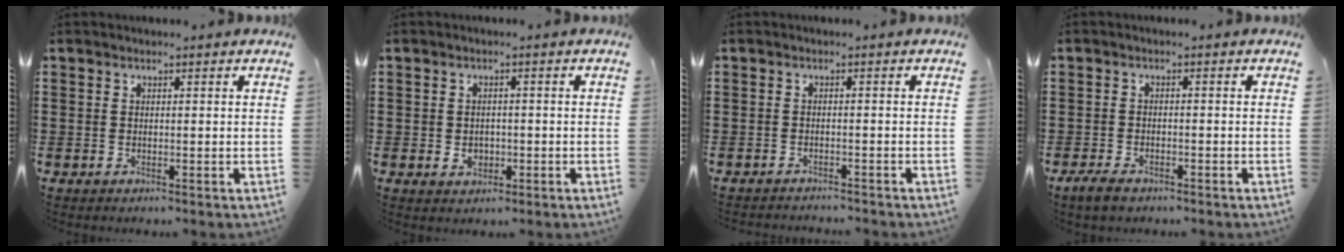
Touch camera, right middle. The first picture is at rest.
{"total": 2.0, "force": [-0.3, 1.6, 1.1], "torque": [-0.024, 0.003, -0.008]}
{"total": 1.2, "force": [-1.2, -0.1, 0.0], "torque": [-0.003, 0.002, -0.025]}
{"total": 2.1, "force": [-1.5, 0.9, 1.2], "torque": [-0.029, 0.000, -0.032]}